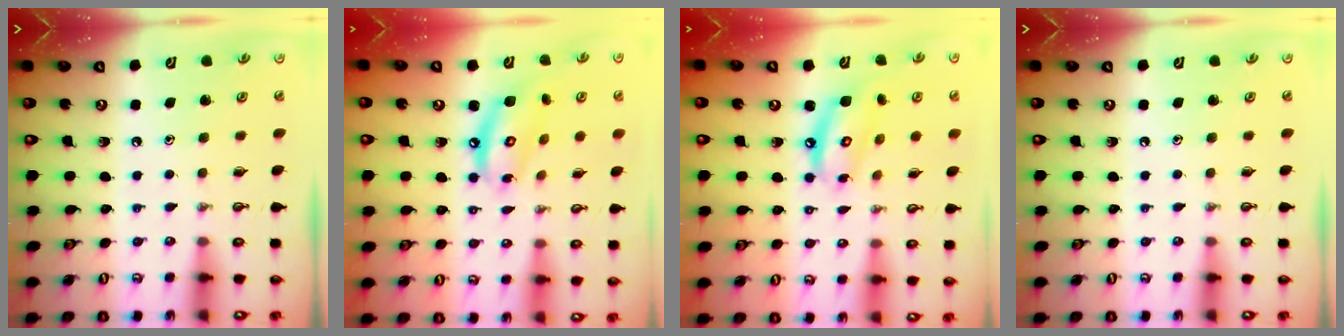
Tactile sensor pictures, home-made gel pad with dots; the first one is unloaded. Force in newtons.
{"total": 10.7, "press": 10.6, "slide": 1.1}
{"total": 10.2, "press": 10.1, "slide": 1.0}
{"total": 0.0}